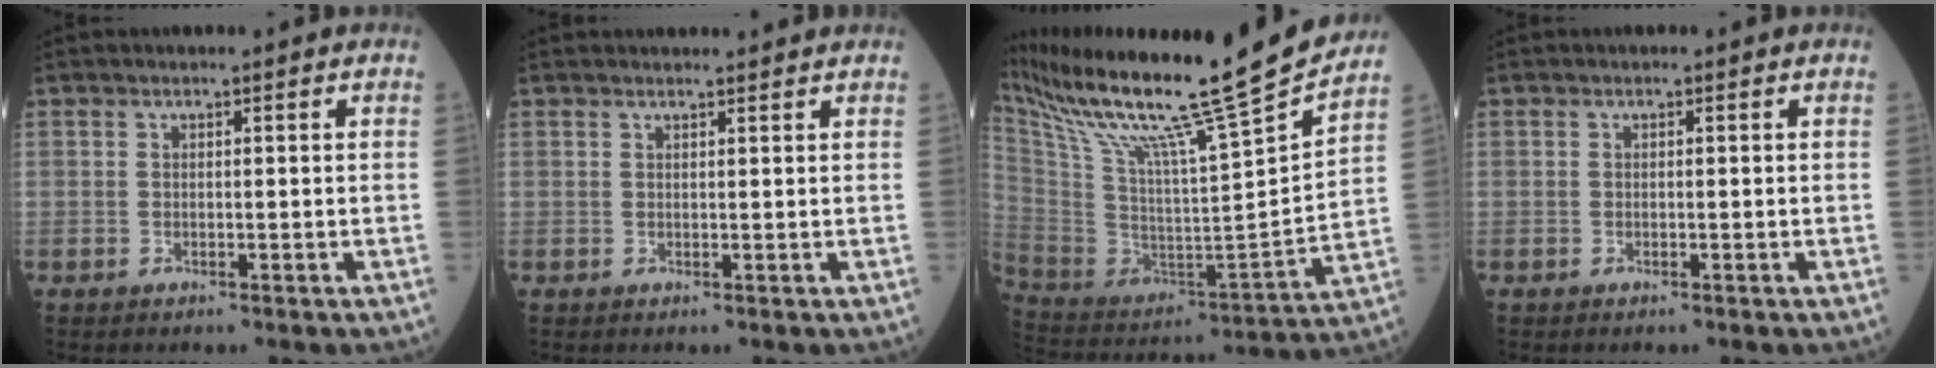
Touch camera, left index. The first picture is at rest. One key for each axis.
{"total": 3.8, "fx": 3.6, "fy": 0.0, "fz": 1.1, "tx": -0.015, "ty": 0.014, "tz": 0.041}
{"total": 27.2, "fx": 22.7, "fy": -1.0, "fz": 14.9, "tx": -0.281, "ty": -0.071, "tz": 0.363}
{"total": 0.0}